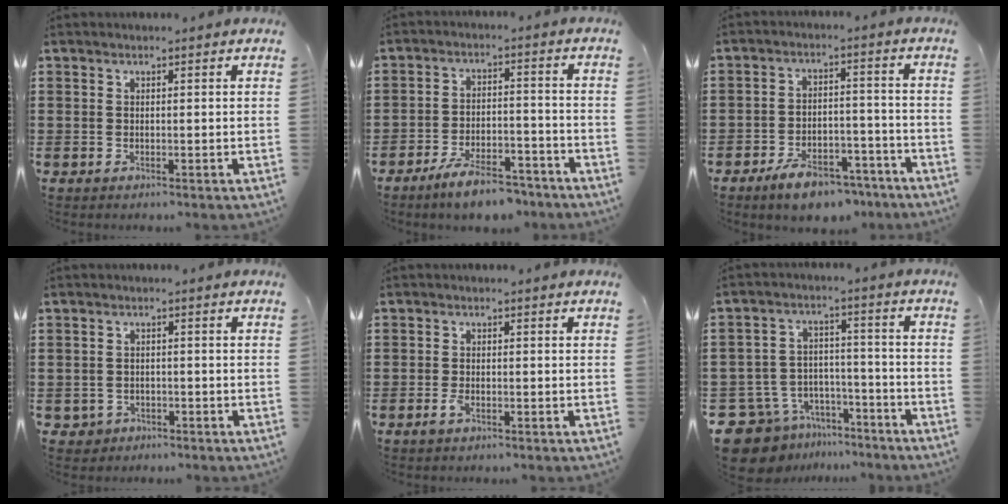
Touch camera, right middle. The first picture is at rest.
{"total": 7.2, "force": [-6.1, 1.4, 3.4], "torque": [-0.070, 0.005, -0.117]}
{"total": 6.9, "force": [-5.8, 2.3, 3.0], "torque": [-0.047, 0.016, -0.106]}
{"total": 1.3, "force": [-0.9, 0.9, 0.0], "torque": [-0.005, 0.000, -0.023]}
{"total": 1.7, "force": [-0.8, 0.6, 1.3], "torque": [-0.041, -0.005, -0.021]}
{"total": 9.9, "force": [-8.8, 4.3, 1.7], "torque": [-0.065, 0.026, -0.175]}